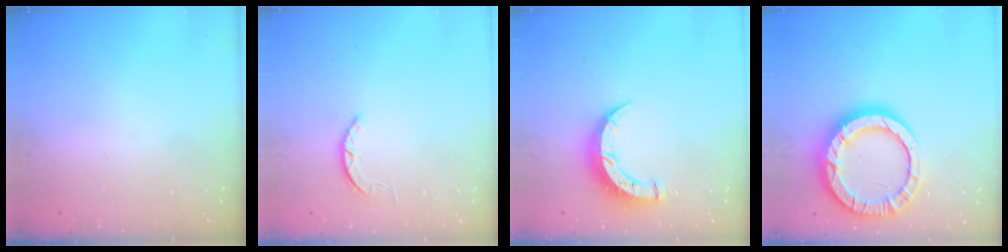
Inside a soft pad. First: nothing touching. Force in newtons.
{"total": 1.6, "press": 1.6, "slide": 0.3}
{"total": 8.2, "press": 8.2, "slide": 0.6}
{"total": 17.2, "press": 17.1, "slide": 1.9}